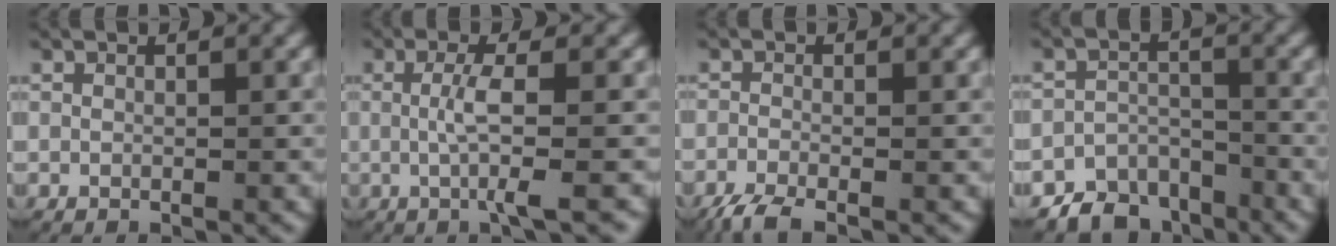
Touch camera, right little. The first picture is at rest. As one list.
[{"total": 3.6, "force": [-0.6, -0.1, 3.5], "torque": [-0.071, -0.003, -0.009]}, {"total": 3.0, "force": [-2.5, 0.9, 1.4], "torque": [-0.036, -0.015, -0.038]}, {"total": 7.2, "force": [-5.7, 4.0, 1.8], "torque": [-0.015, -0.013, -0.101]}]